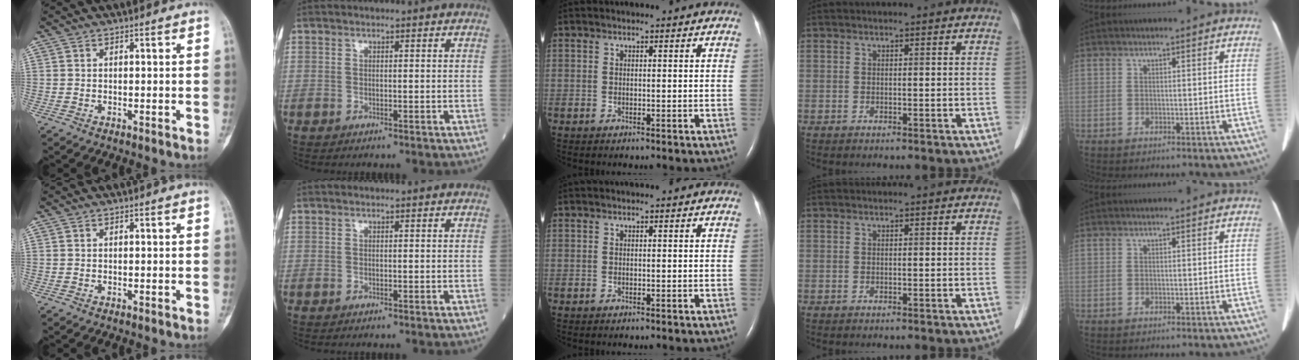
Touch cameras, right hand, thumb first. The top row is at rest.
{}